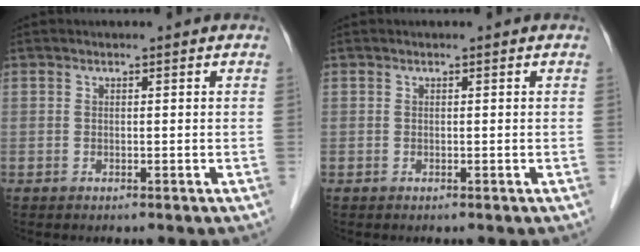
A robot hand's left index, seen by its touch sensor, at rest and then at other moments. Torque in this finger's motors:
{"motor_torque": [0.00, 0.00, 0.00, 0.00]}